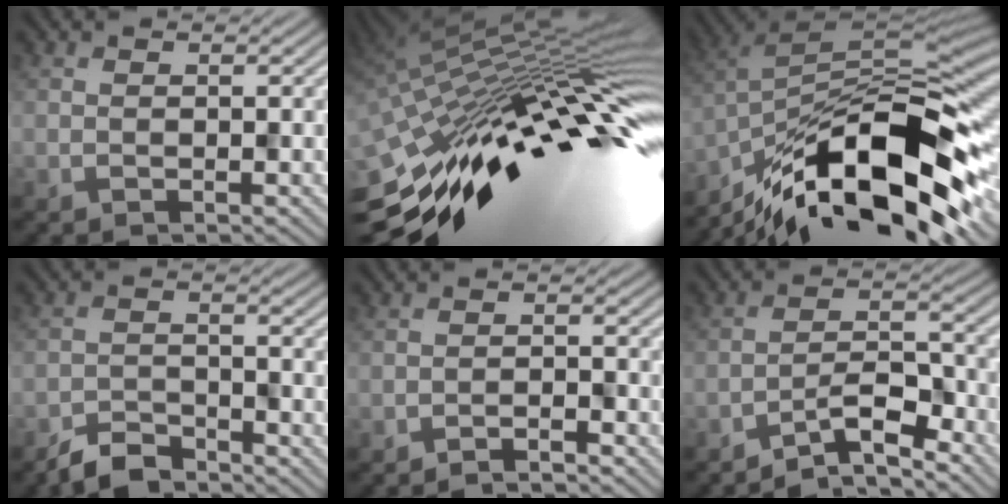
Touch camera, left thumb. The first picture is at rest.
{"total": 17.9, "force": [-1.5, 4.3, 17.3], "torque": [-0.292, 0.001, -0.044]}
{"total": 15.9, "force": [-9.7, 5.3, 11.5], "torque": [-0.230, 0.003, -0.182]}
{"total": 4.0, "force": [-3.6, 1.1, 1.2], "torque": [-0.024, -0.004, -0.074]}
{"total": 2.3, "force": [-2.1, 0.2, 0.9], "torque": [-0.013, 0.004, -0.039]}
{"total": 7.1, "force": [-5.9, 1.4, 3.8], "torque": [-0.063, 0.009, -0.108]}